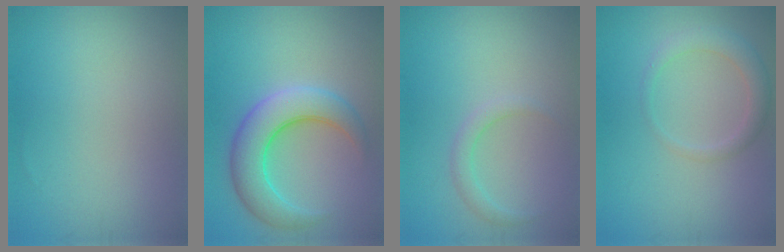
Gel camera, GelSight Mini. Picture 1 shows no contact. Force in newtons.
{"total": 5.8, "press": 5.8, "slide": 0.3}
{"total": 1.3, "press": 1.3, "slide": 0.1}
{"total": 2.2, "press": 2.2, "slide": 0.3}